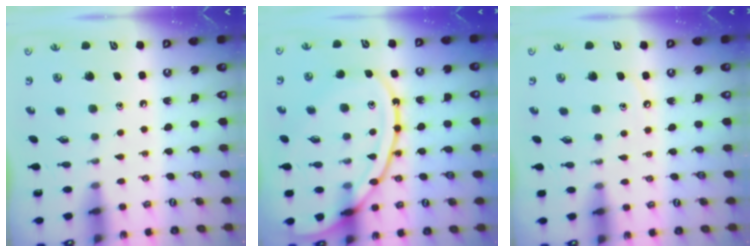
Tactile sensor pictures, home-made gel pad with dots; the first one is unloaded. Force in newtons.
{"total": 18.3, "press": 18.2, "slide": 1.8}
{"total": 4.1, "press": 4.1, "slide": 0.6}